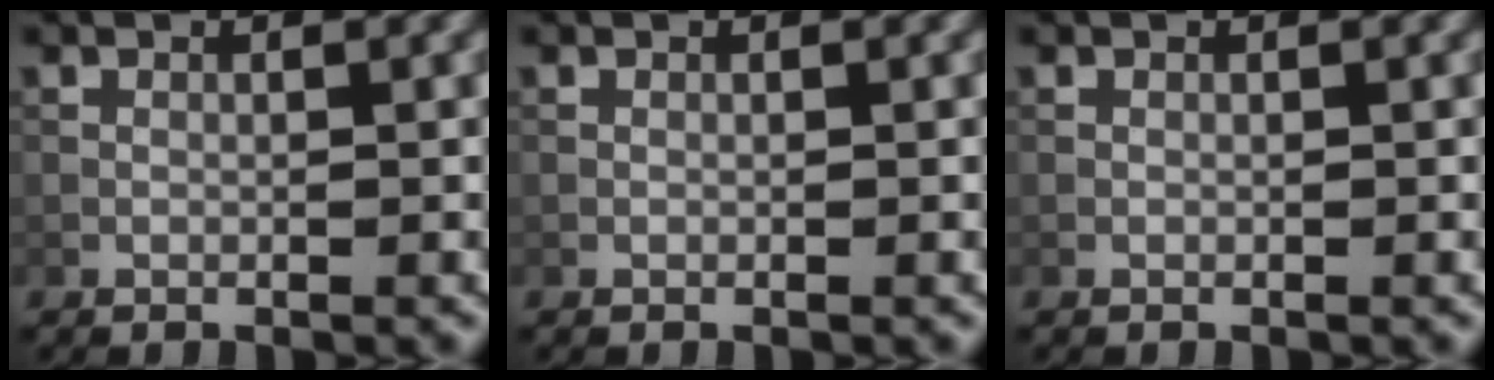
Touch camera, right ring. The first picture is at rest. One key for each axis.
{"total": 0.0}
{"total": 0.0}